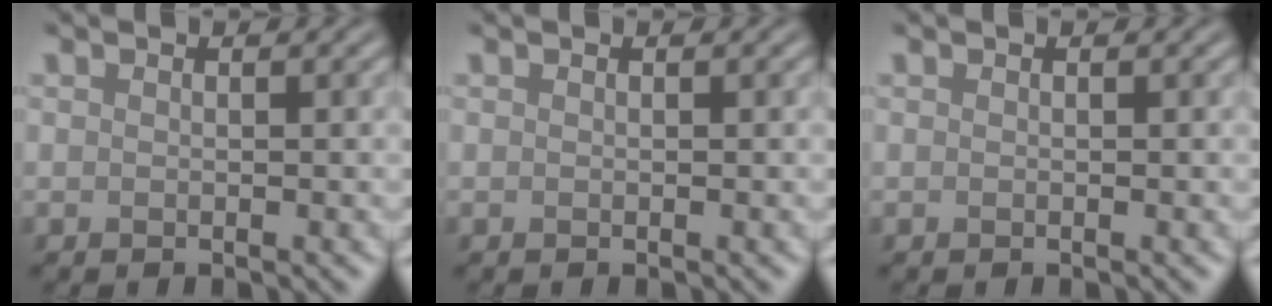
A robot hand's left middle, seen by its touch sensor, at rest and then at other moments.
{"total": 0.0}
{"total": 0.0}